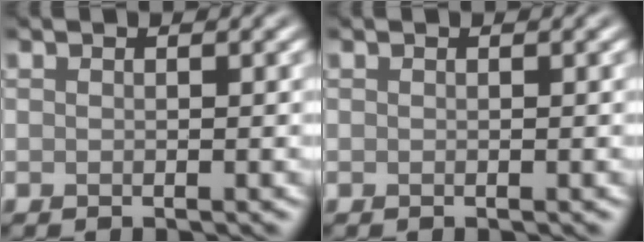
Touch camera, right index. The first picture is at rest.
{"total": 0.0}